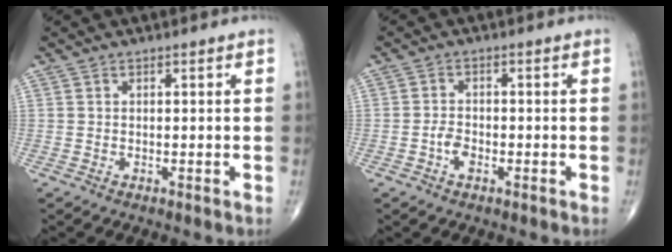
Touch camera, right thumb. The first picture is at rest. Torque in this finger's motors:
{"motor_torque": [1.20, 0.77, 0.24, -0.43, 0.00]}